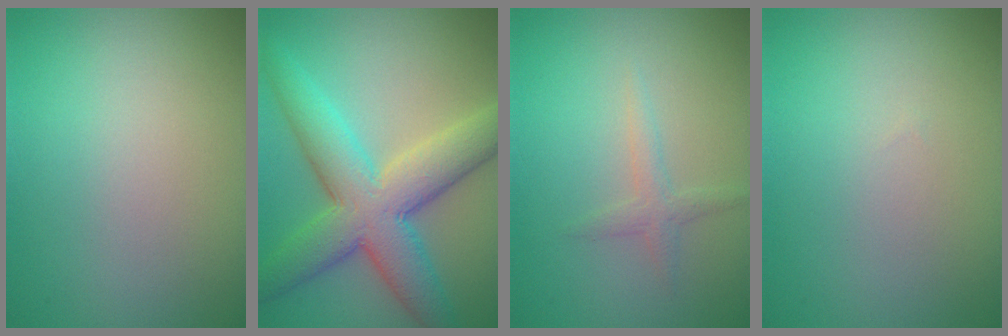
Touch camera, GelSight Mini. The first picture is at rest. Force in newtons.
{"total": 8.7, "press": 8.7, "slide": 0.2}
{"total": 1.3, "press": 1.3, "slide": 0.1}
{"total": 0.0}